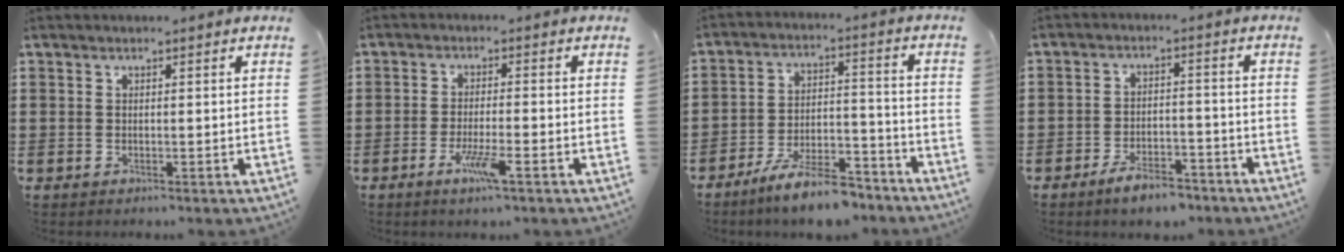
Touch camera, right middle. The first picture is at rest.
{"total": 4.8, "force": [-2.5, 0.5, 4.0], "torque": [-0.076, -0.010, -0.045]}
{"total": 9.8, "force": [-8.6, 1.8, 4.3], "torque": [-0.073, 0.025, -0.160]}
{"total": 5.4, "force": [-4.8, 1.4, 1.9], "torque": [-0.037, 0.008, -0.092]}